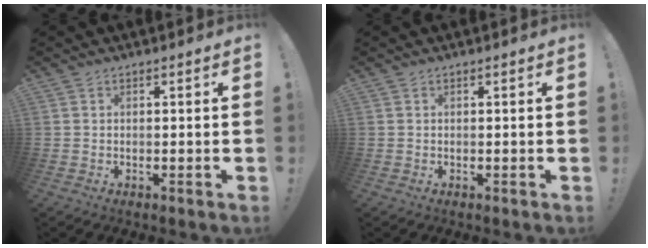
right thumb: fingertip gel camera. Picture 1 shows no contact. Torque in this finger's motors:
{"motor_torque": [0.01, 0.01, 0.01, -0.01, 0.00]}